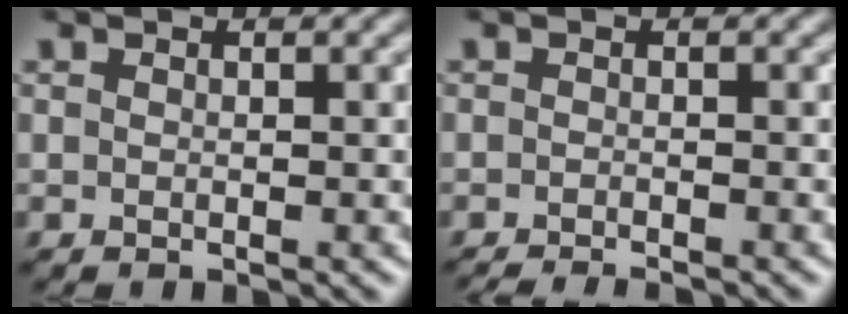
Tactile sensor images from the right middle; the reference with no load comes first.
{"total": 2.5, "force": [-2.1, 0.3, 1.2], "torque": [-0.013, -0.003, -0.037]}